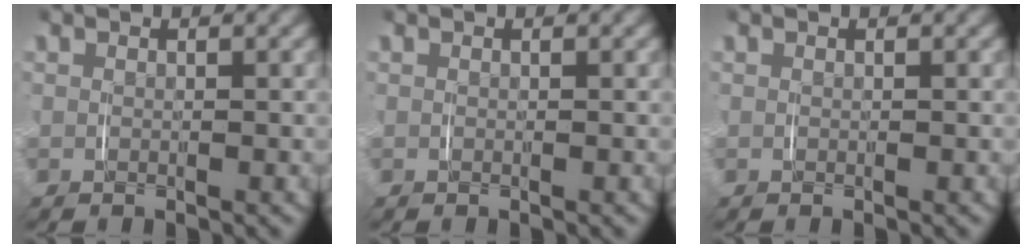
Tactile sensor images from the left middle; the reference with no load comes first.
{"total": 0.0}
{"total": 0.0}